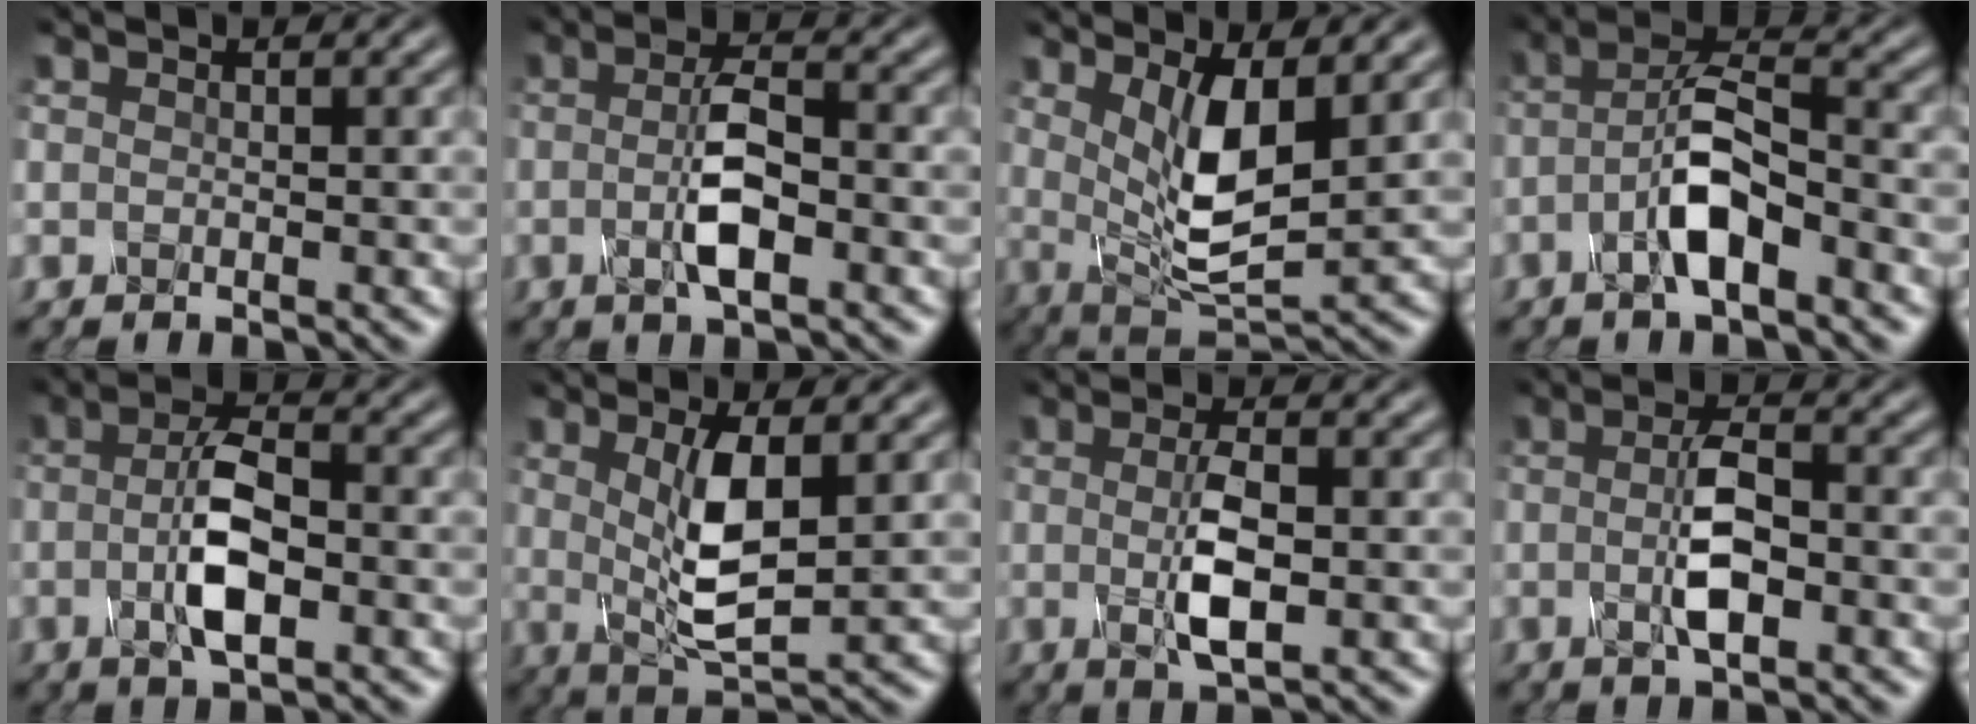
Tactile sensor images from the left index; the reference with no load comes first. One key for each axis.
{"total": 3.6, "fx": -0.8, "fy": 0.8, "fz": 3.4, "tx": -0.068, "ty": 0.008, "tz": -0.021}
{"total": 5.7, "fx": 1.6, "fy": 1.8, "fz": 5.1, "tx": -0.098, "ty": -0.011, "tz": 0.034}
{"total": 5.0, "fx": -2.6, "fy": 1.3, "fz": 4.1, "tx": -0.085, "ty": 0.020, "tz": -0.053}
{"total": 4.7, "fx": -1.0, "fy": 1.5, "fz": 4.4, "tx": -0.088, "ty": 0.008, "tz": -0.024}
{"total": 5.2, "fx": 1.0, "fy": 1.5, "fz": 4.9, "tx": -0.097, "ty": -0.004, "tz": 0.022}
{"total": 3.7, "fx": -0.1, "fy": 1.0, "fz": 3.6, "tx": -0.076, "ty": -0.002, "tz": -0.001}
{"total": 3.4, "fx": -0.5, "fy": 0.8, "fz": 3.3, "tx": -0.067, "ty": 0.005, "tz": -0.014}